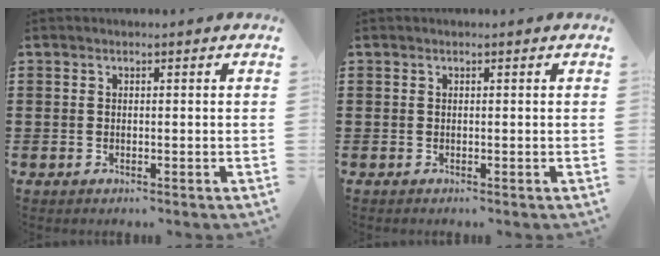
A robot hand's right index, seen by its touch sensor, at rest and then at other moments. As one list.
[{"total": 0.0}]